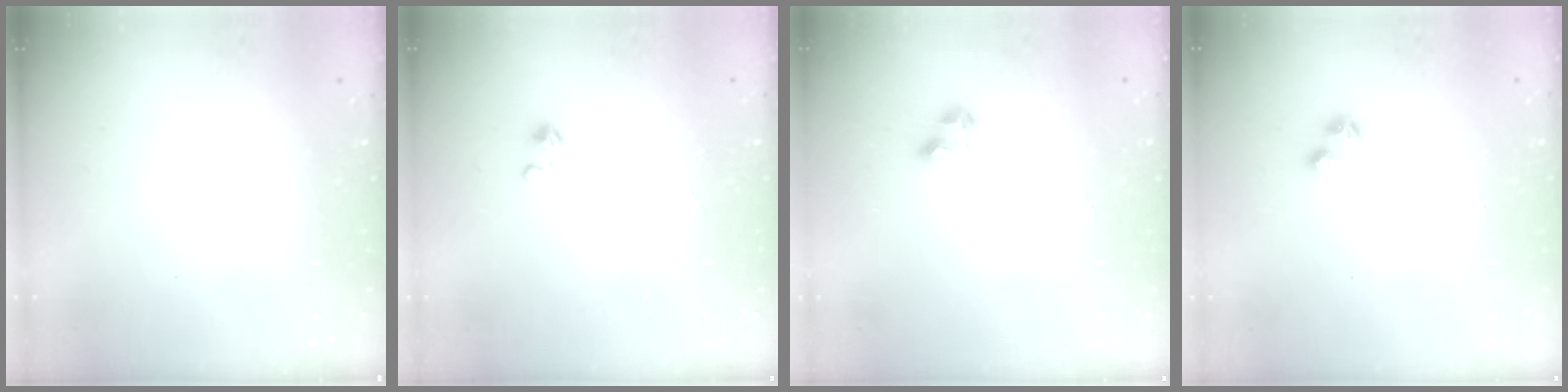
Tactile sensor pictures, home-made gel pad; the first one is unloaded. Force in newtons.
{"total": 0.0}
{"total": 3.1, "press": 3.1, "slide": 0.4}
{"total": 2.0, "press": 2.0, "slide": 0.2}